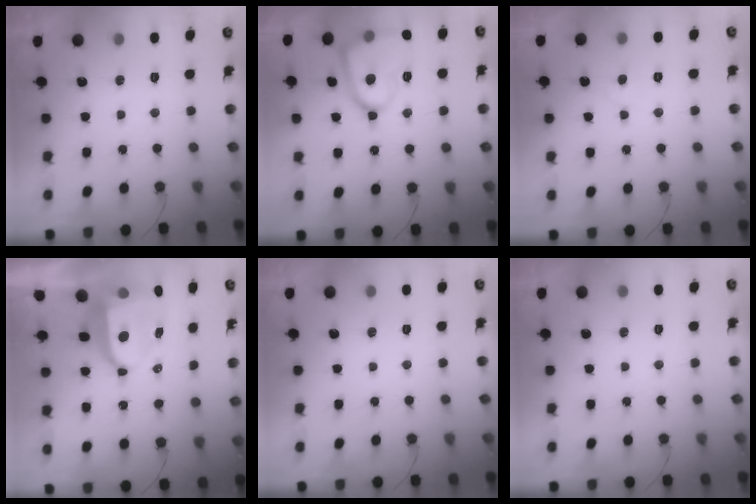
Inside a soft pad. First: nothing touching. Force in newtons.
{"total": 15.5, "press": 15.4, "slide": 1.3}
{"total": 3.1, "press": 3.0, "slide": 0.4}
{"total": 8.5, "press": 8.4, "slide": 1.0}
{"total": 0.0}
{"total": 0.0}